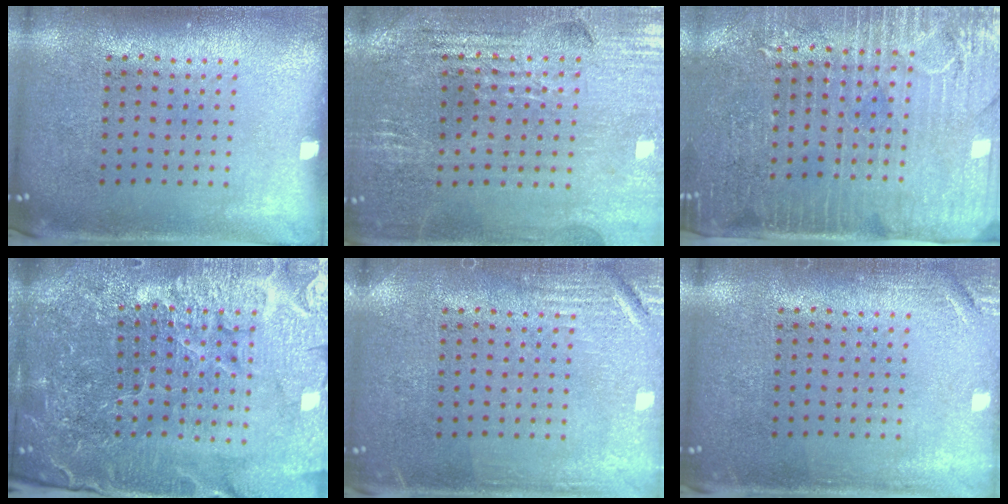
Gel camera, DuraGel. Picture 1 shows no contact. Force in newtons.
{"total": 2.7, "press": 2.7, "slide": 0.5}
{"total": 3.6, "press": 3.3, "slide": 1.4}
{"total": 6.3, "press": 5.6, "slide": 2.9}
{"total": 2.9, "press": 2.9, "slide": 0.3}
{"total": 1.5, "press": 1.5, "slide": 0.3}